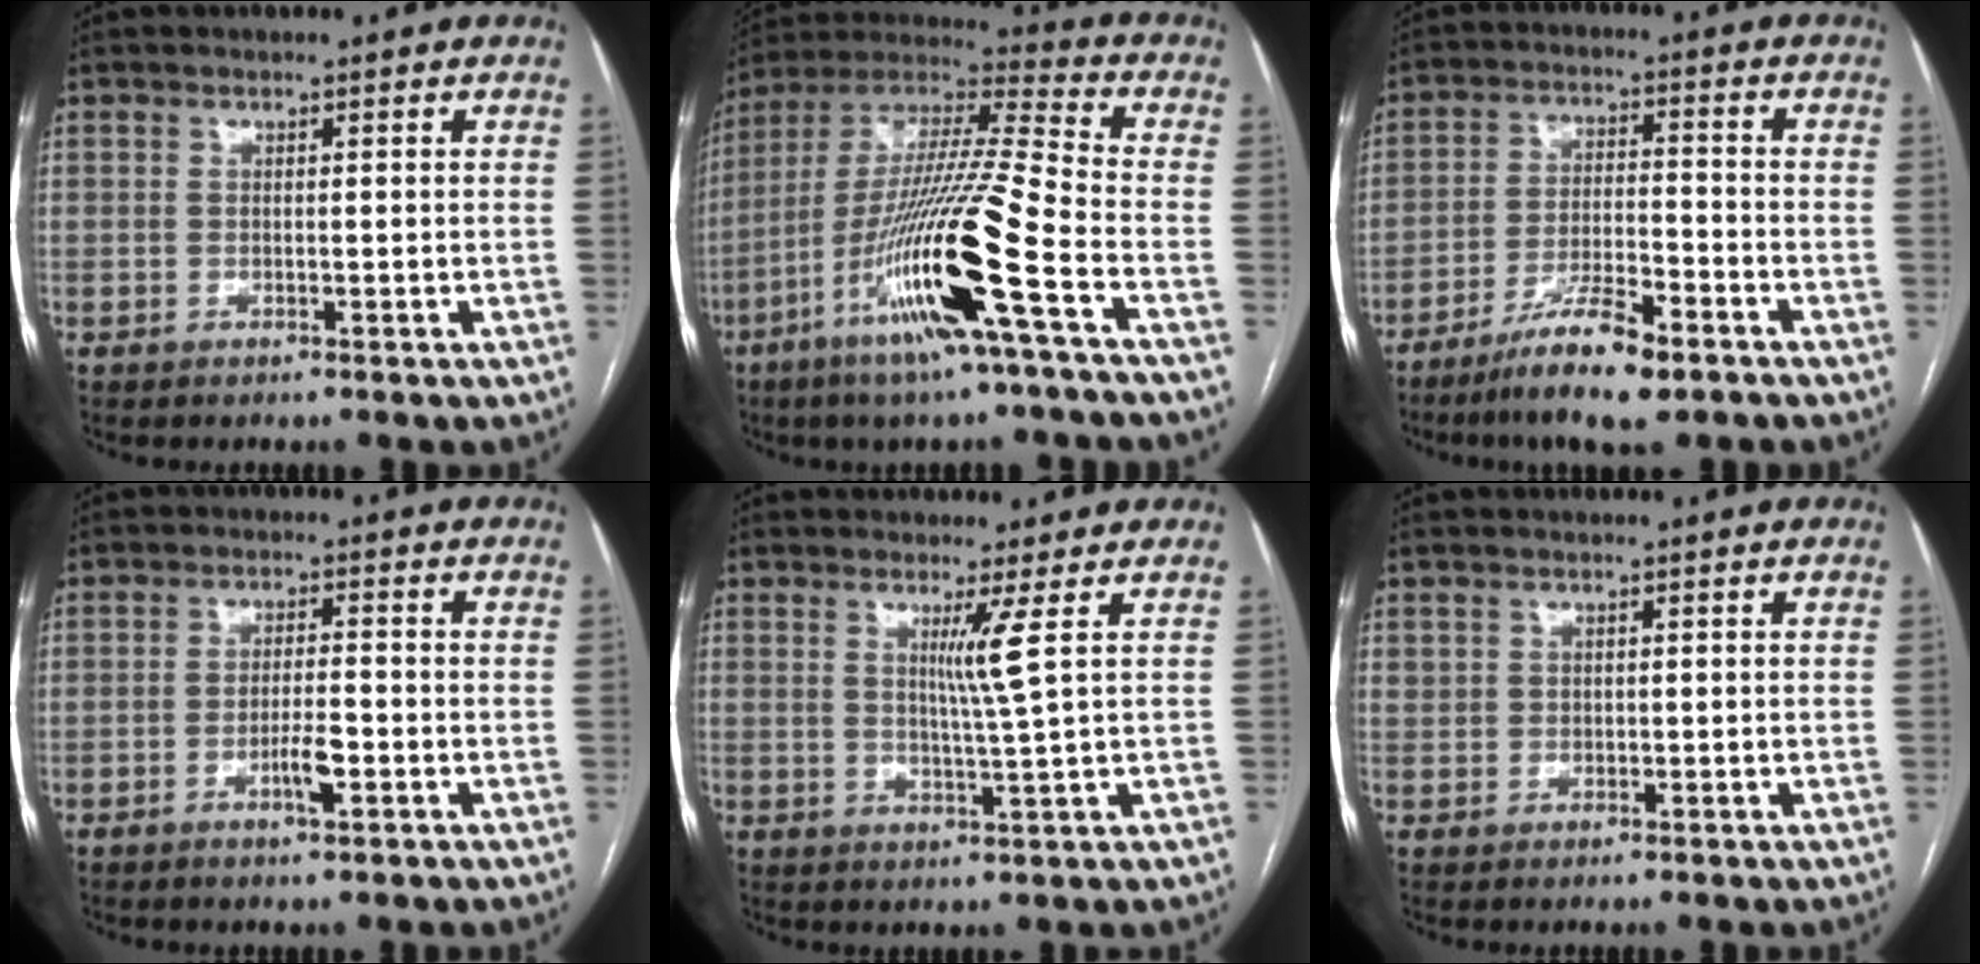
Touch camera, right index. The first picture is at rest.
{"total": 20.2, "force": [-8.3, -0.7, 18.4], "torque": [-0.383, -0.029, -0.164]}
{"total": 10.1, "force": [-6.9, 1.4, 7.2], "torque": [-0.136, -0.018, -0.121]}
{"total": 3.8, "force": [-1.7, 0.5, 3.4], "torque": [-0.061, 0.000, -0.030]}
{"total": 4.0, "force": [1.5, -1.7, 3.3], "torque": [-0.065, -0.017, 0.033]}
{"total": 0.7, "force": [0.3, 0.6, 0.1], "torque": [0.006, 0.009, 0.005]}